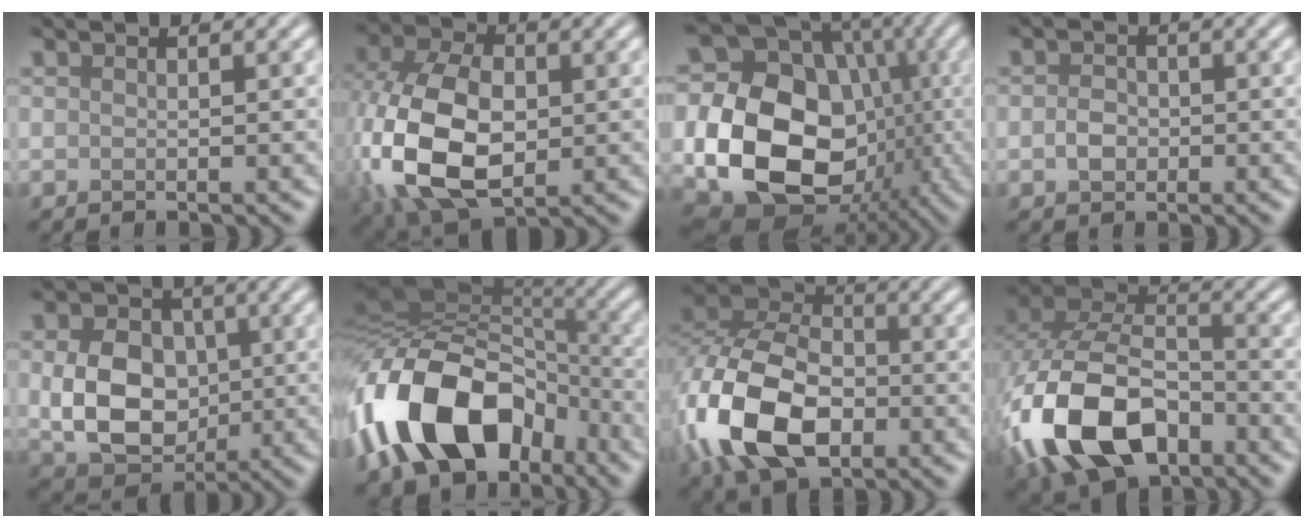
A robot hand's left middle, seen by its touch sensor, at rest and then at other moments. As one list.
[{"total": 13.7, "force": [-1.4, 9.2, 10.1], "torque": [-0.240, -0.017, -0.021]}, {"total": 19.1, "force": [-2.2, 15.5, 10.9], "torque": [-0.195, -0.034, -0.038]}, {"total": 1.7, "force": [-0.4, 1.4, 0.9], "torque": [-0.016, 0.003, -0.012]}, {"total": 8.2, "force": [0.1, 6.3, 5.2], "torque": [-0.109, -0.008, 0.007]}, {"total": 14.2, "force": [-5.7, 9.1, 9.3], "torque": [-0.179, 0.006, -0.104]}, {"total": 12.2, "force": [-4.3, 7.5, 8.7], "torque": [-0.199, -0.010, -0.095]}, {"total": 13.7, "force": [-5.0, 8.5, 9.5], "torque": [-0.216, -0.018, -0.097]}]